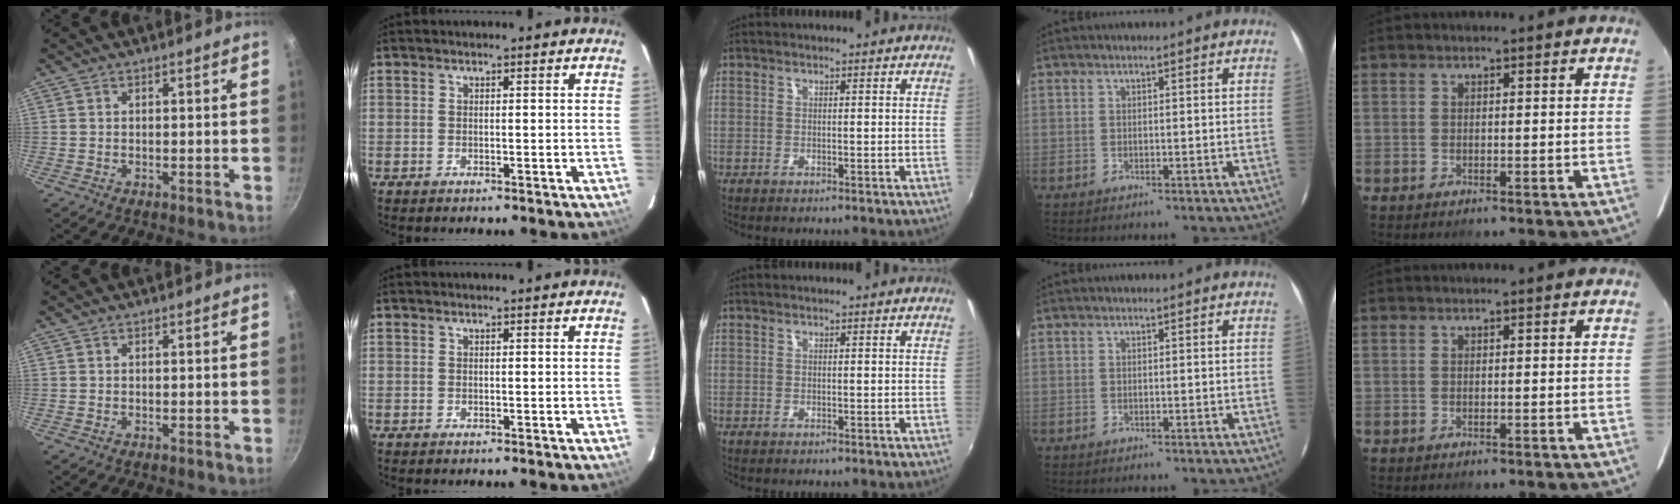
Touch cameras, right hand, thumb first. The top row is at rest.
{}